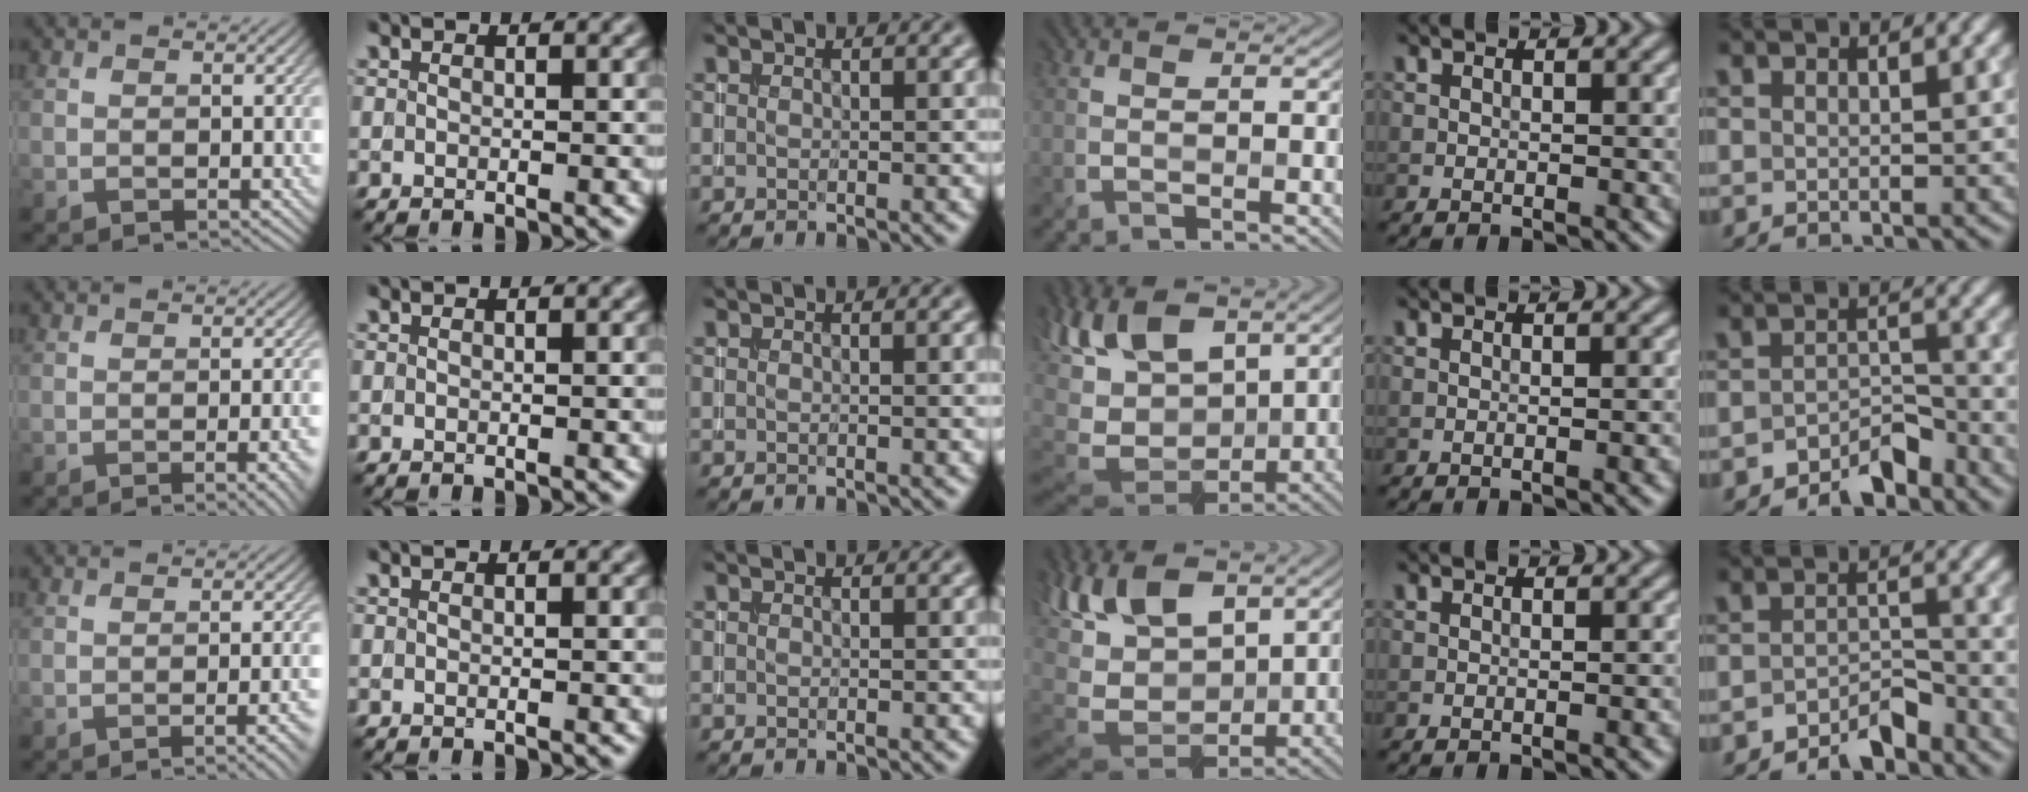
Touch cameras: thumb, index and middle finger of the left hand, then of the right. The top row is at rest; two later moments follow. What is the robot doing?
{"motion": "insert", "object": "backpack"}